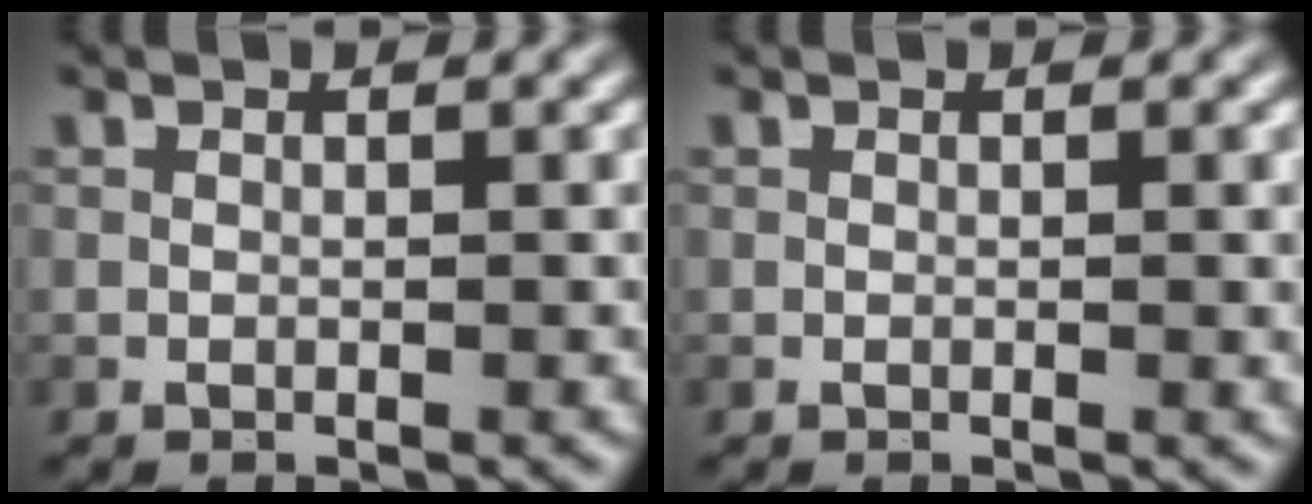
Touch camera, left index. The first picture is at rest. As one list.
[{"total": 0.7, "force": [0.0, 0.1, 0.7], "torque": [-0.009, -0.001, 0.000]}]